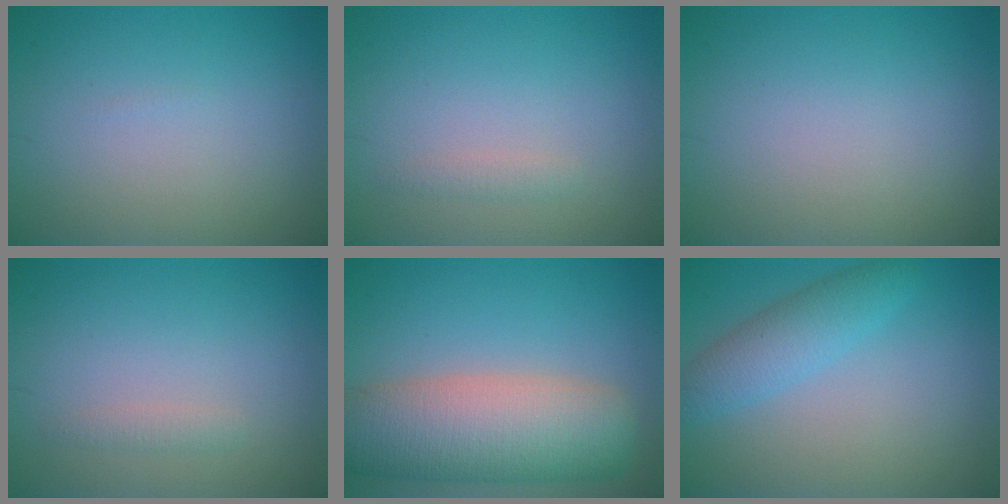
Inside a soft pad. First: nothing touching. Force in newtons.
{"total": 0.9, "press": 0.9, "slide": 0.0}
{"total": 0.0}
{"total": 0.9, "press": 0.9, "slide": 0.0}
{"total": 10.5, "press": 10.4, "slide": 0.5}
{"total": 3.5, "press": 3.5, "slide": 0.2}